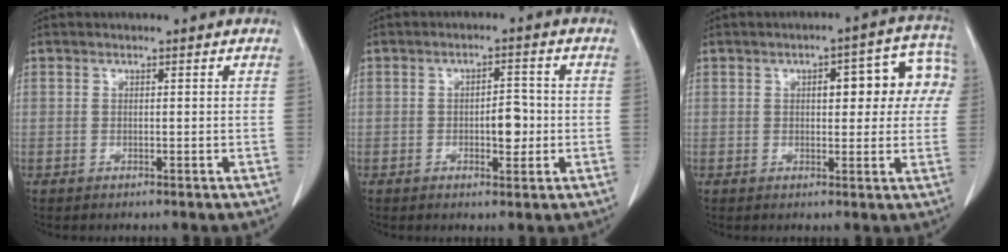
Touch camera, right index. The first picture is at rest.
{"total": 4.1, "force": [-0.6, 1.8, 3.6], "torque": [-0.046, 0.005, -0.004]}
{"total": 10.5, "force": [2.3, 4.0, 9.4], "torque": [-0.102, 0.037, 0.026]}